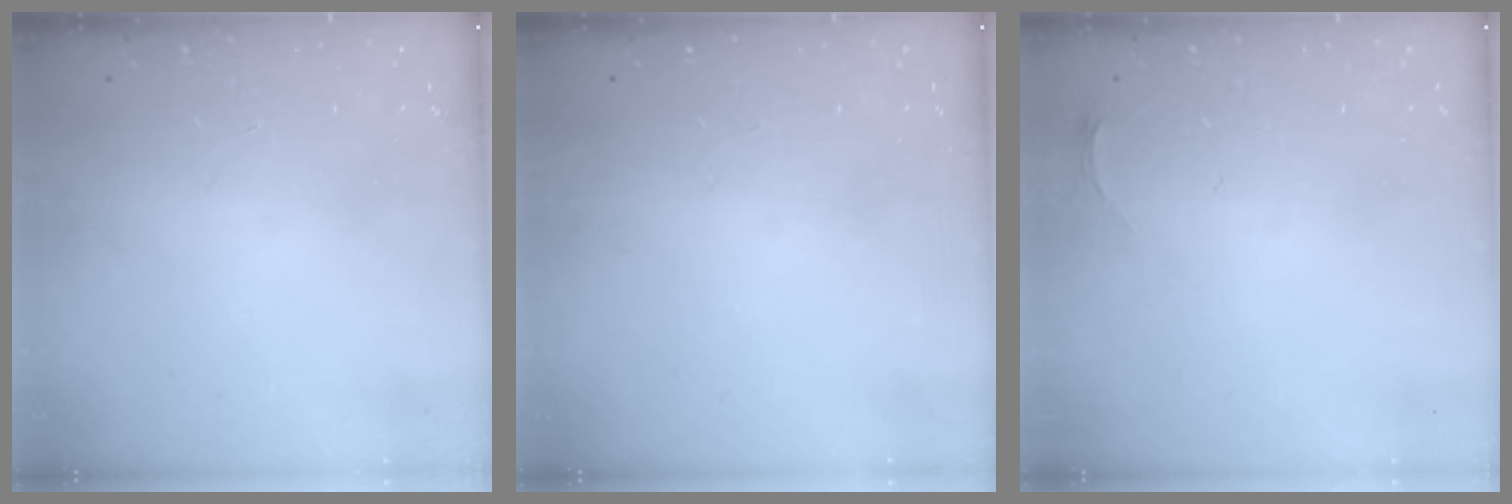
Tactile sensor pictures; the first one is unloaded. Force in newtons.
{"total": 0.0}
{"total": 2.8, "press": 2.8, "slide": 0.4}